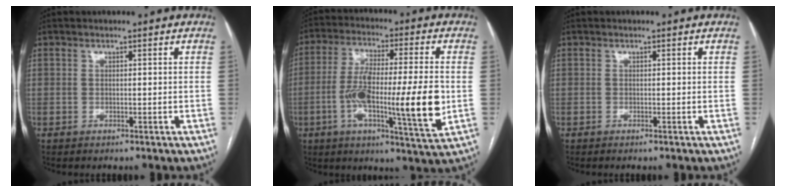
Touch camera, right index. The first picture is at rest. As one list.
[{"total": 16.7, "force": [-2.8, 1.5, 16.3], "torque": [-0.276, -0.006, -0.048]}, {"total": 0.0}]